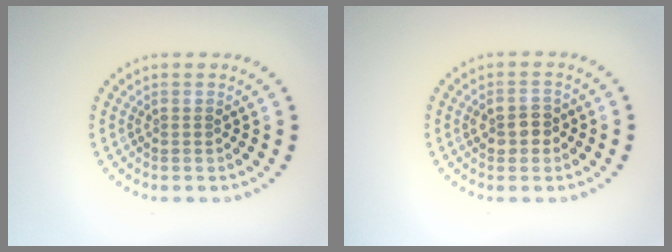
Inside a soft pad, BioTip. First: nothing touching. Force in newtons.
{"total": 2.3, "press": 2.3, "slide": 0.3}